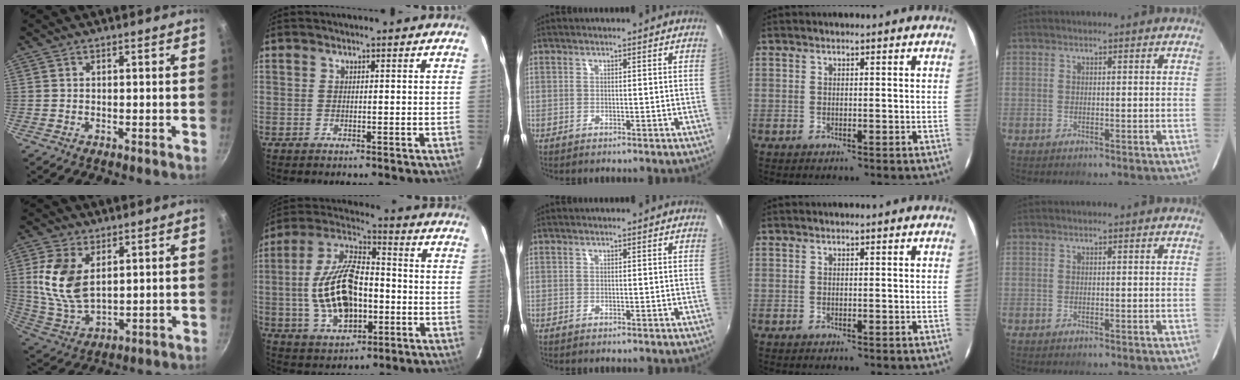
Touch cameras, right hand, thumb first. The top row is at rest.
{"thumb": {"total": 12.6, "force": [3.4, 7.3, 9.6], "torque": [-0.191, -0.020, 0.078]}, "index": {"total": 17.9, "force": [-2.8, 9.6, 14.9], "torque": [-0.310, 0.010, -0.040]}}